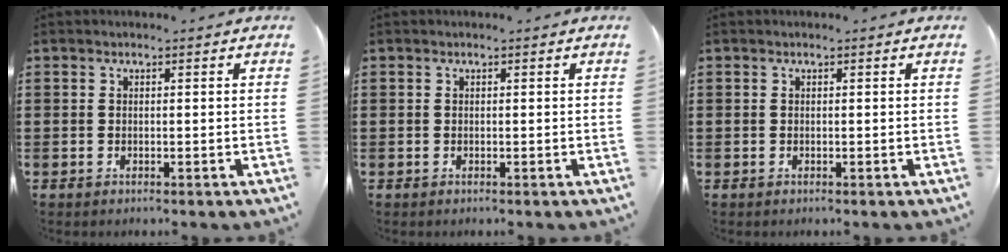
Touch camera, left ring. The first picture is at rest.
{"total": 0.0}
{"total": 0.0}